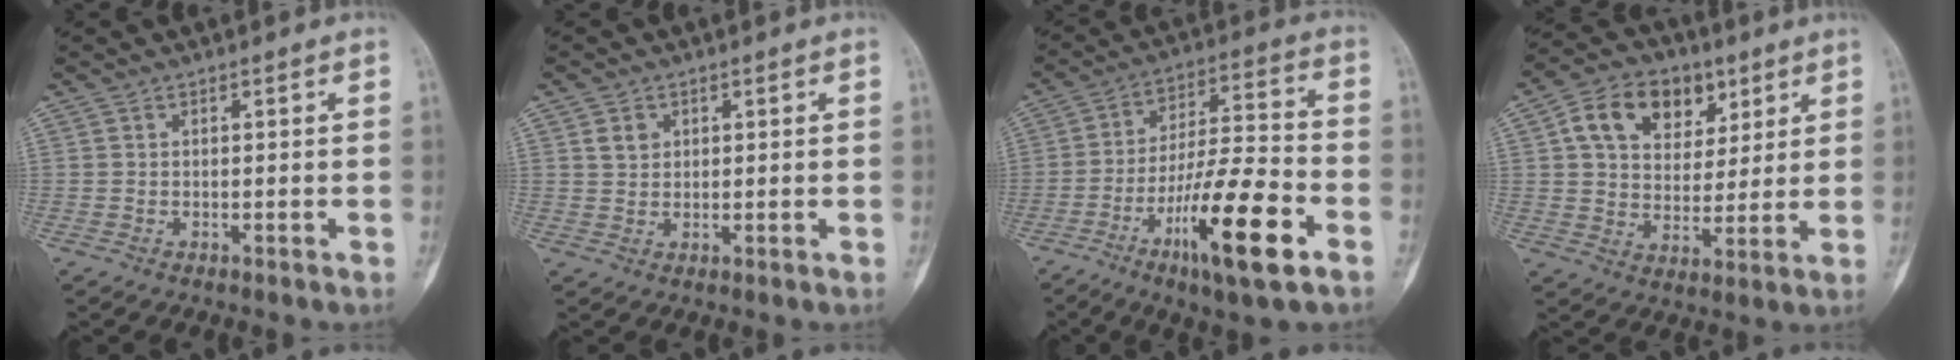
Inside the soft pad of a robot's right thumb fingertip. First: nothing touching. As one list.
[{"total": 2.7, "force": [1.2, 2.1, 1.1], "torque": [-0.010, -0.005, 0.024]}, {"total": 18.1, "force": [-8.3, 3.6, 15.7], "torque": [-0.282, 0.039, -0.136]}, {"total": 14.2, "force": [5.8, 10.3, 7.9], "torque": [-0.099, -0.005, 0.095]}]